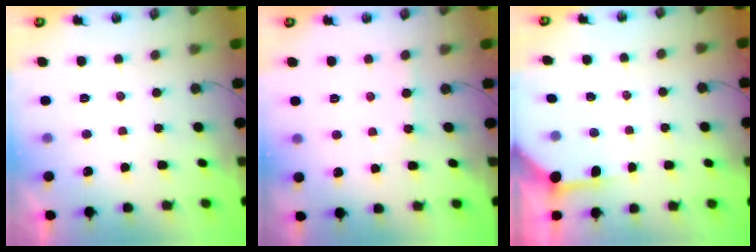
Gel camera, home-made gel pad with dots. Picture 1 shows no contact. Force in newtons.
{"total": 3.1, "press": 3.0, "slide": 0.5}
{"total": 3.8, "press": 3.7, "slide": 0.4}